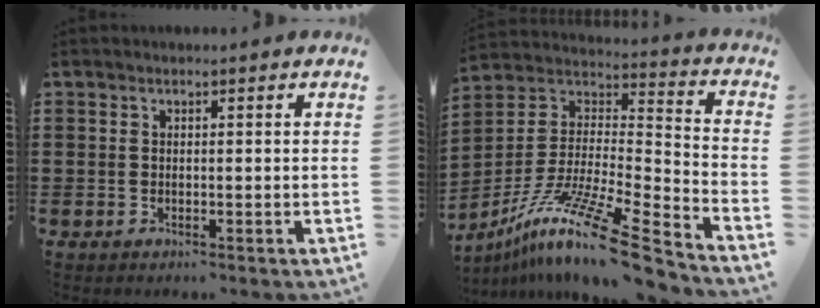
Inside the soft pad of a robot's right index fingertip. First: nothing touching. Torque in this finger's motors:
{"motor_torque": [1.10, 1.04, 0.31, 0.07]}